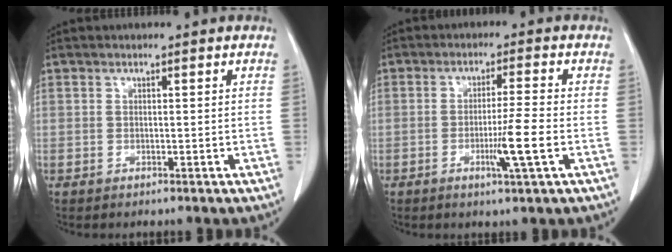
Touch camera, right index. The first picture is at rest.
{"total": 6.1, "force": [-1.8, -0.7, 5.8], "torque": [-0.098, -0.013, -0.033]}